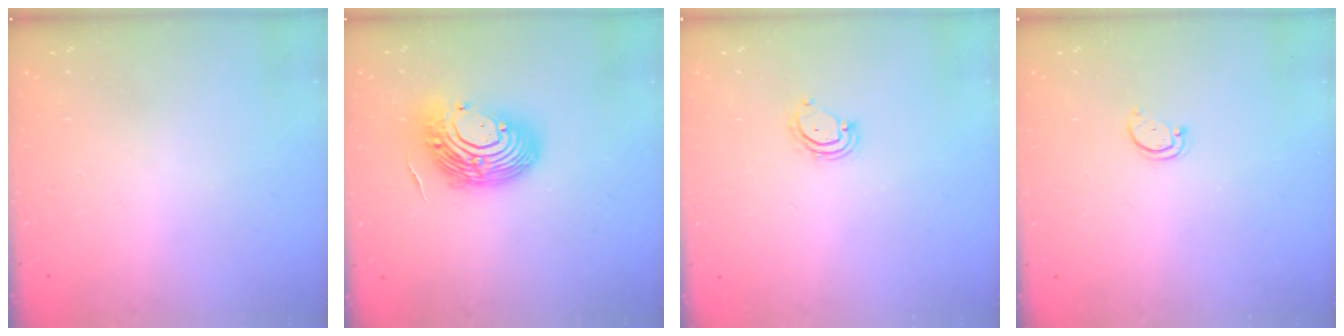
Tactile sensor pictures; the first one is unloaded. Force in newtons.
{"total": 14.4, "press": 14.2, "slide": 2.4}
{"total": 4.2, "press": 4.1, "slide": 0.5}
{"total": 2.6, "press": 2.5, "slide": 0.4}